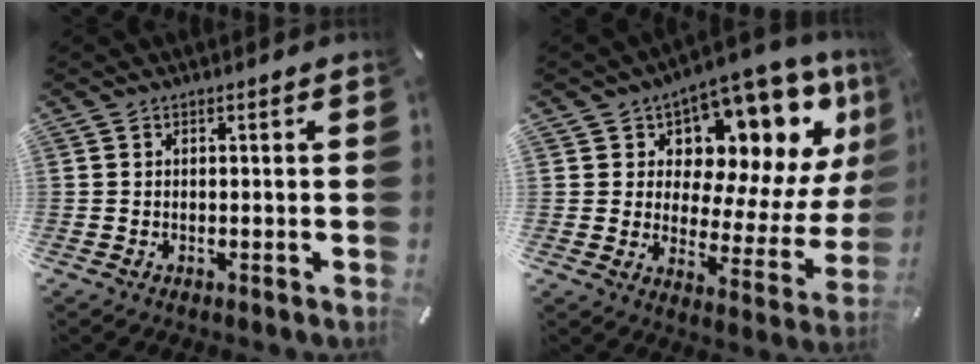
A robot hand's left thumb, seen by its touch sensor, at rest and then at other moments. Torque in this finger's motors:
{"motor_torque": [1.49, 0.40, 0.98, 0.14, 0.10]}